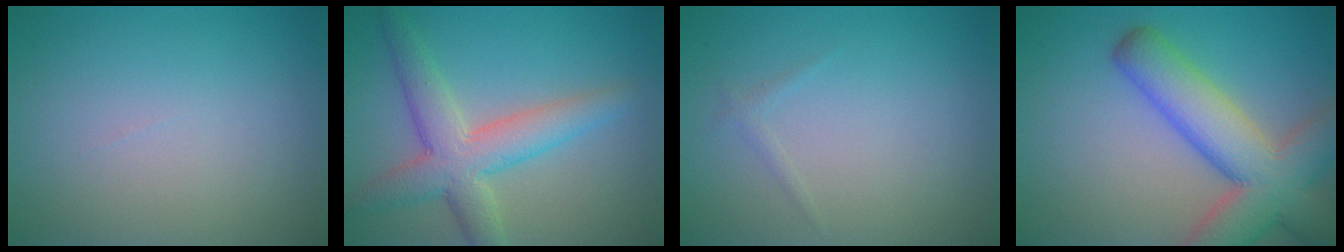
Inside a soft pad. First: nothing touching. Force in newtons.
{"total": 5.6, "press": 5.6, "slide": 0.2}
{"total": 0.7, "press": 0.7, "slide": 0.1}
{"total": 9.6, "press": 9.5, "slide": 0.6}